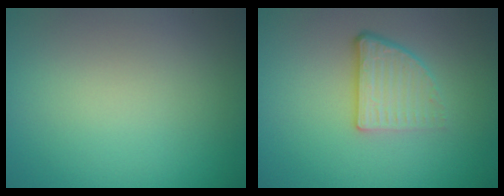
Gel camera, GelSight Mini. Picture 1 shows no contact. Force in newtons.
{"total": 3.8, "press": 2.4, "slide": 2.9}